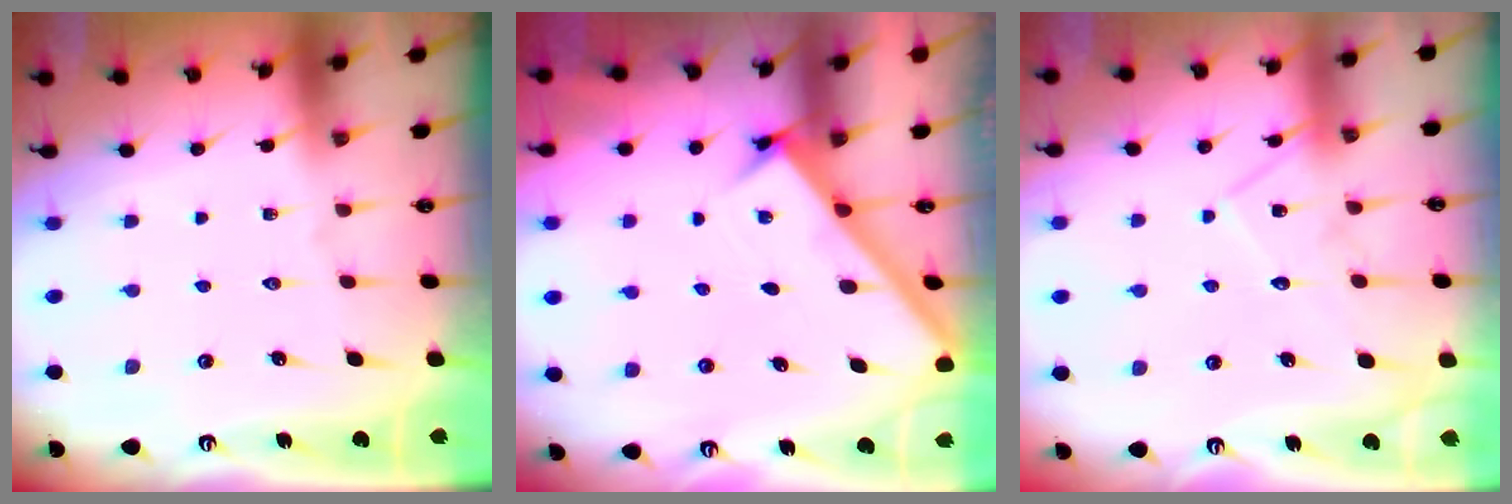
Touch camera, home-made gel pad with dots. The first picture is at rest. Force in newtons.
{"total": 2.2, "press": 2.2, "slide": 0.2}
{"total": 10.8, "press": 10.8, "slide": 0.7}